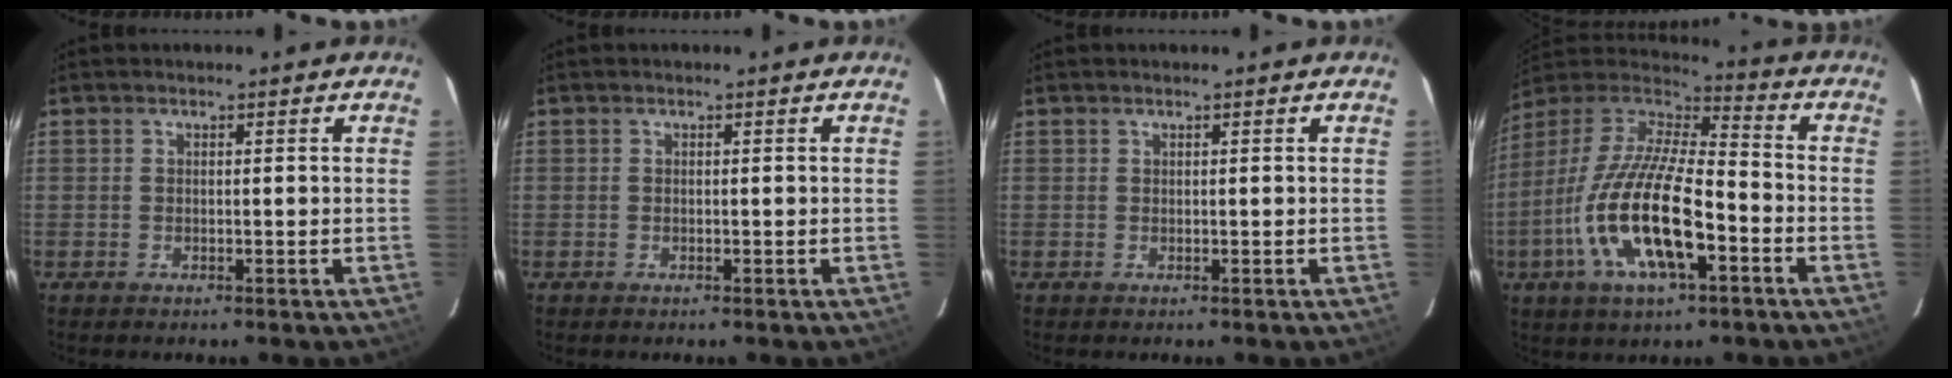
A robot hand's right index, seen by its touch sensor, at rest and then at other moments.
{"total": 0.0}
{"total": 0.0}
{"total": 20.5, "force": [-7.3, 6.9, 18.0], "torque": [-0.361, -0.023, -0.140]}